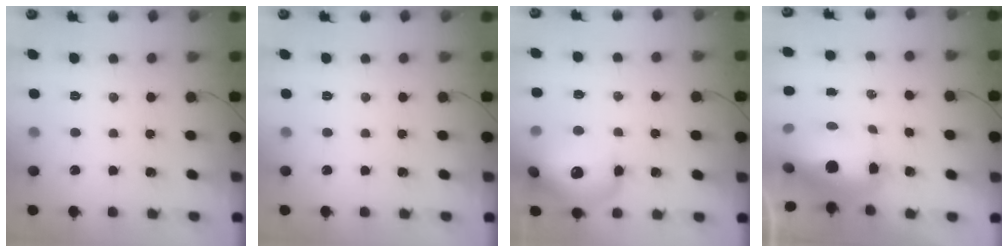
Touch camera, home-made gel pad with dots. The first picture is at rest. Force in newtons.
{"total": 0.0}
{"total": 18.5, "press": 18.4, "slide": 2.3}
{"total": 14.3, "press": 13.9, "slide": 3.2}